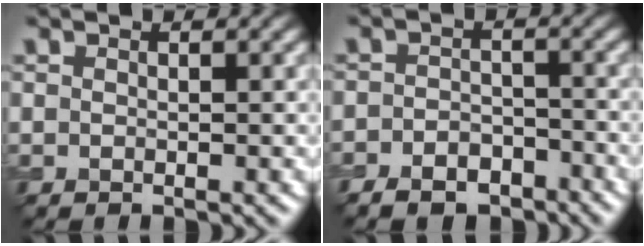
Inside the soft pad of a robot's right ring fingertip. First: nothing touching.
{"total": 4.8, "force": [-3.7, 2.5, 1.9], "torque": [-0.022, 0.001, -0.064]}